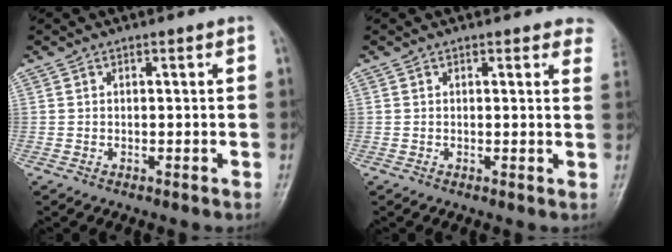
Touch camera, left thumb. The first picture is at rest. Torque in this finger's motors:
{"motor_torque": [0.03, -0.01, 0.01, -0.17, 0.05]}